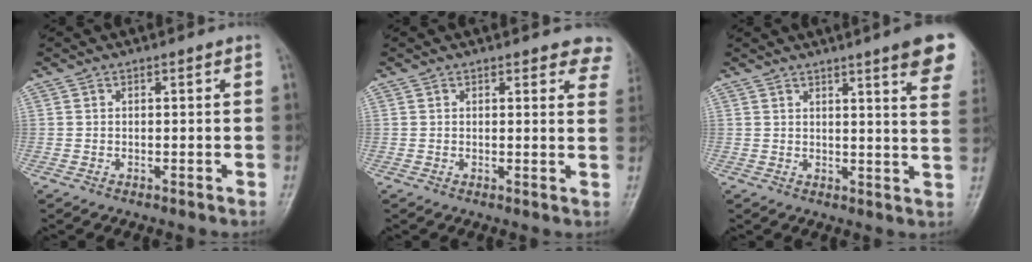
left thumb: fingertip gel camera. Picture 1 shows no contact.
{"total": 5.9, "force": [5.1, 2.3, 1.7], "torque": [0.022, -0.022, 0.035]}
{"total": 11.9, "force": [7.7, 1.4, 9.0], "torque": [-0.090, -0.030, 0.079]}